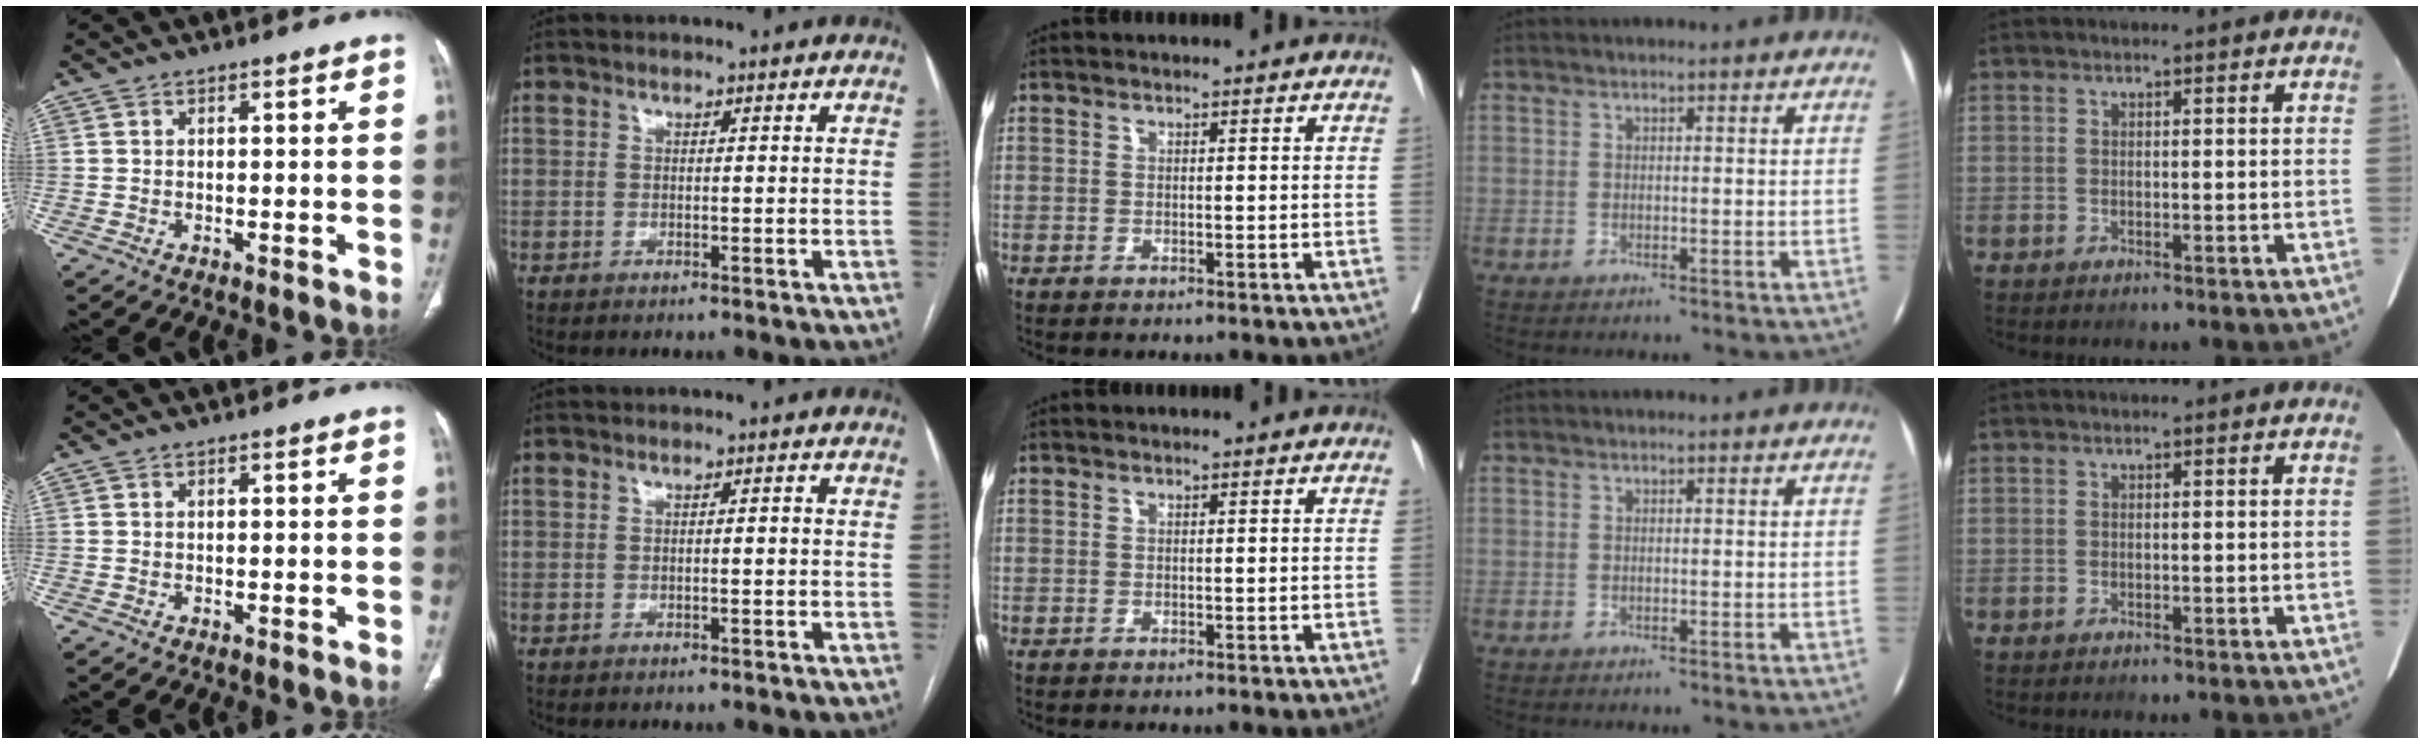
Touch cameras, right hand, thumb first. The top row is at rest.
{"index": {"total": 0.6, "force": [-0.1, 0.1, 0.6], "torque": [-0.008, 0.001, -0.001]}}